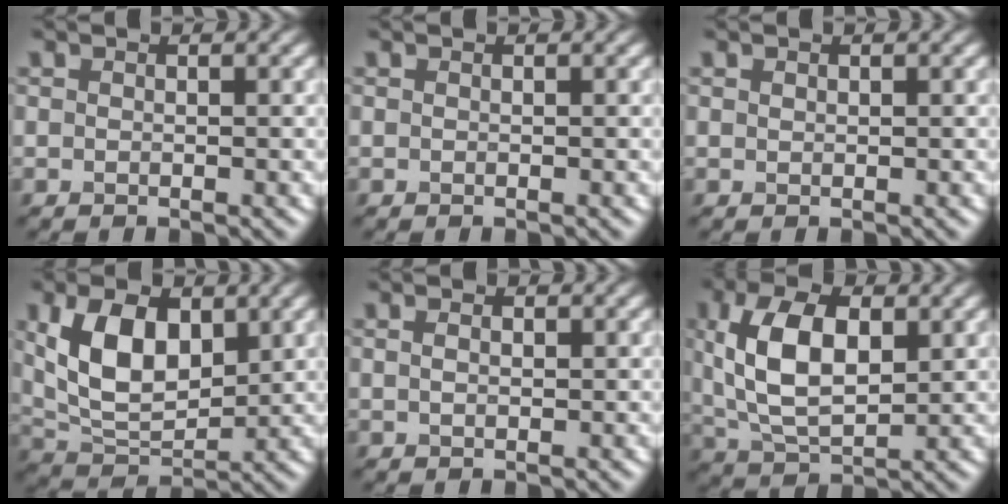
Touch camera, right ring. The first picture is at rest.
{"total": 0.0}
{"total": 0.0}
{"total": 8.1, "force": [2.3, 4.7, 6.2], "torque": [-0.124, 0.000, 0.043]}
{"total": 1.3, "force": [0.4, 0.8, 0.9], "torque": [-0.014, 0.001, 0.004]}
{"total": 8.4, "force": [2.0, 4.6, 6.8], "torque": [-0.141, 0.006, 0.035]}